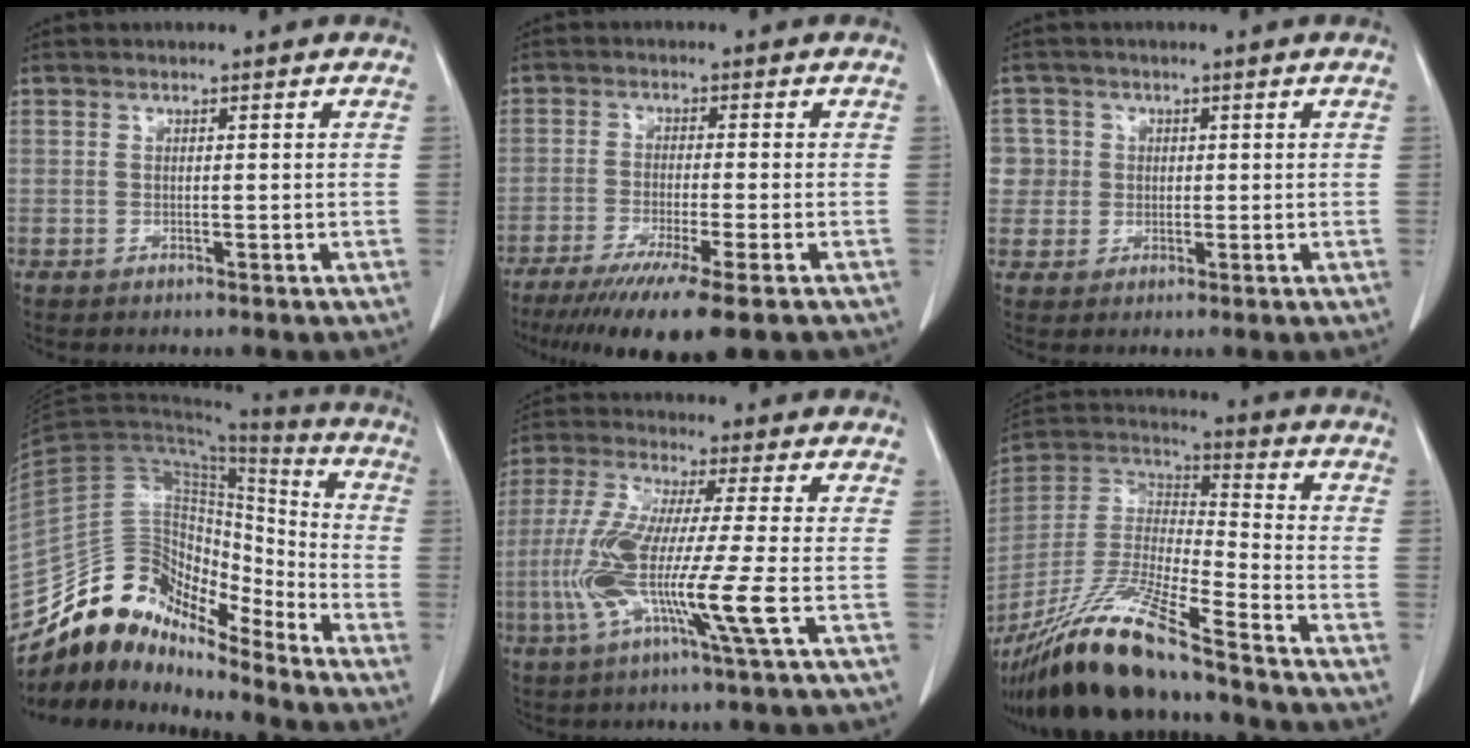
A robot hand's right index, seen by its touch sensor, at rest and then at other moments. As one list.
[{"total": 12.2, "force": [-8.5, 0.5, 8.8], "torque": [-0.140, -0.033, -0.132]}, {"total": 5.0, "force": [0.8, 5.0, 0.1], "torque": [0.010, 0.014, 0.016]}, {"total": 14.1, "force": [-12.8, 4.8, 3.7], "torque": [-0.050, 0.074, -0.231]}, {"total": 13.6, "force": [-3.2, -0.6, 13.2], "torque": [-0.274, -0.024, -0.071]}, {"total": 18.8, "force": [-15.0, 0.8, 11.3], "torque": [-0.256, -0.032, -0.285]}]